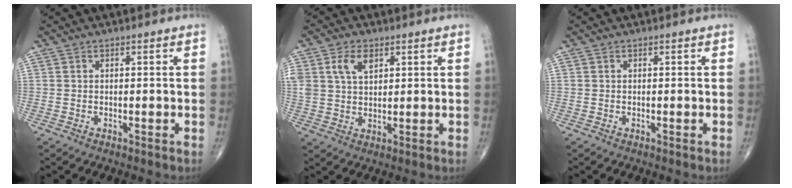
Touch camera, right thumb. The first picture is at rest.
{"total": 6.7, "force": [2.9, 4.1, 4.4], "torque": [-0.076, -0.006, 0.059]}
{"total": 0.0}